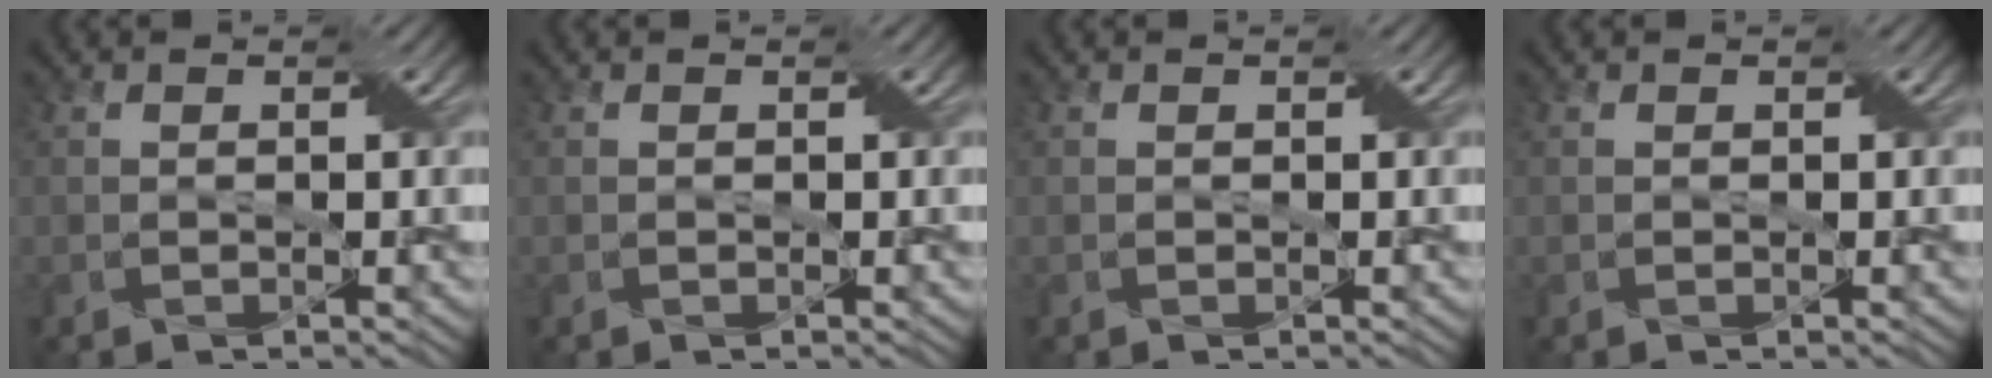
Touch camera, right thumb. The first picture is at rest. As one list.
[{"total": 0.0}, {"total": 0.0}, {"total": 0.0}]